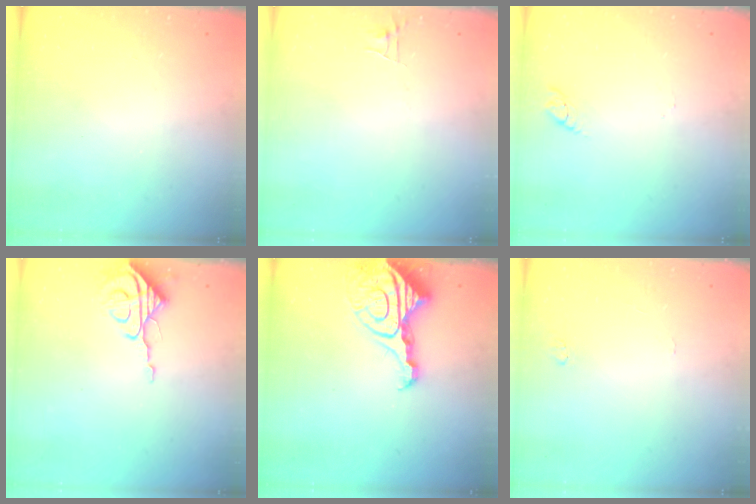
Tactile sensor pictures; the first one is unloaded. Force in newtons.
{"total": 3.5, "press": 3.5, "slide": 0.3}
{"total": 3.2, "press": 3.2, "slide": 0.3}
{"total": 7.9, "press": 7.9, "slide": 0.6}
{"total": 14.3, "press": 14.2, "slide": 1.3}
{"total": 3.8, "press": 3.8, "slide": 0.4}